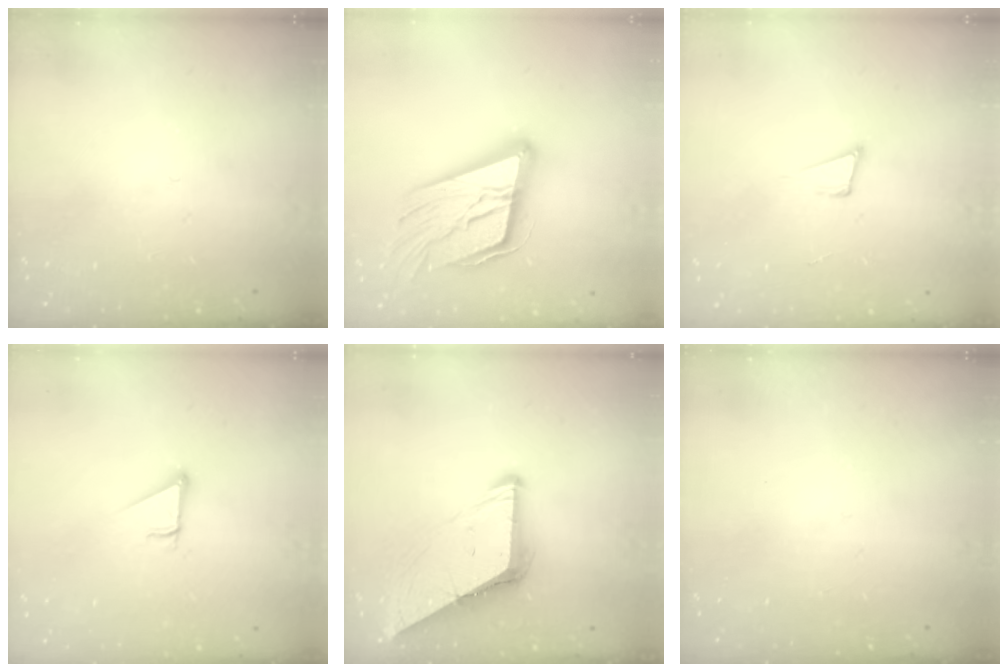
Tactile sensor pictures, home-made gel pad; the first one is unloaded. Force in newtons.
{"total": 23.6, "press": 23.1, "slide": 4.9}
{"total": 3.9, "press": 2.4, "slide": 3.1}
{"total": 2.9, "press": 2.8, "slide": 0.2}
{"total": 8.6, "press": 8.6, "slide": 0.9}
{"total": 0.0}